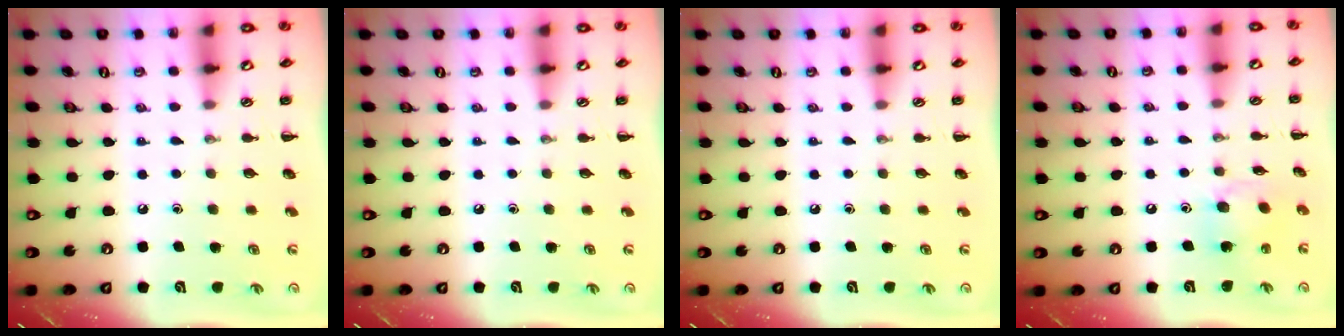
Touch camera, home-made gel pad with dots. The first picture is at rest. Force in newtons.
{"total": 0.0}
{"total": 0.0}
{"total": 8.0, "press": 7.9, "slide": 0.6}